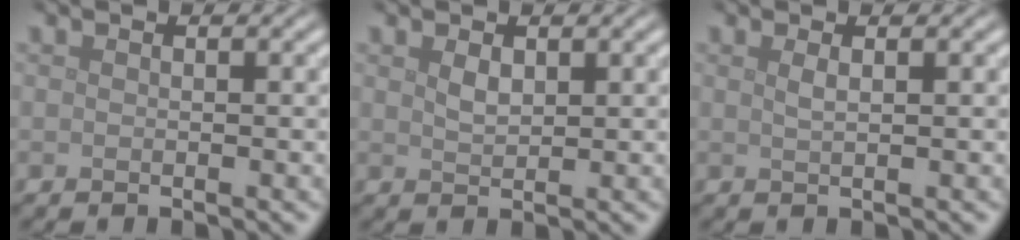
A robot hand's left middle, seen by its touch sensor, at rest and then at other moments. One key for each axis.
{"total": 1.3, "fx": 0.7, "fy": 0.7, "fz": 0.9, "tx": -0.021, "ty": 0.000, "tz": 0.018}
{"total": 1.1, "fx": 0.5, "fy": 0.3, "fz": 0.9, "tx": -0.013, "ty": 0.003, "tz": 0.006}